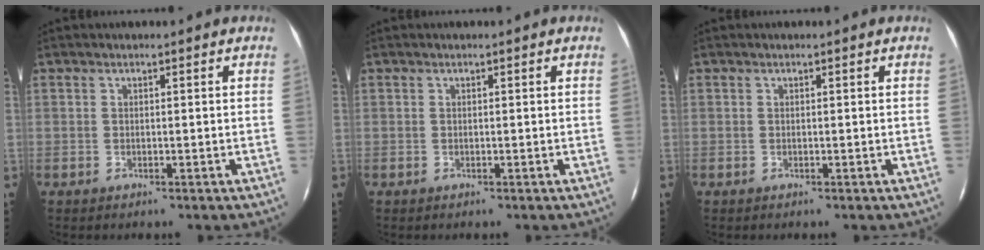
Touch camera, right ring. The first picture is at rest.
{"total": 0.0}
{"total": 0.0}